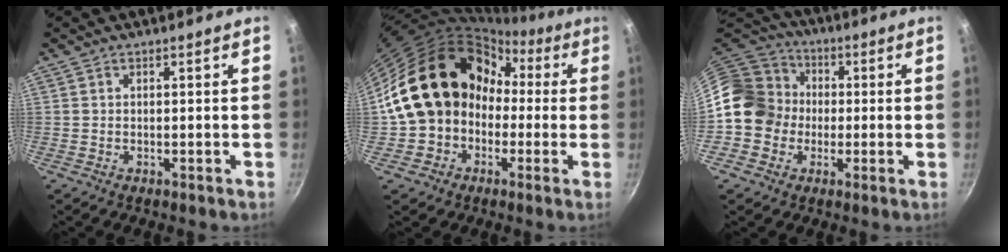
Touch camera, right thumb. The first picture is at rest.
{"total": 18.3, "force": [-0.6, 15.5, 9.7], "torque": [-0.140, 0.064, -0.009]}
{"total": 16.0, "force": [-0.3, 14.2, 7.4], "torque": [-0.108, 0.044, -0.016]}